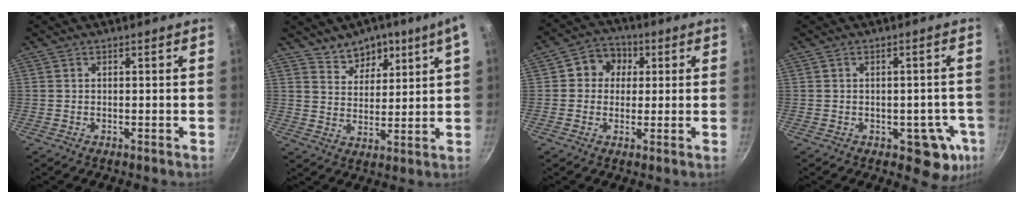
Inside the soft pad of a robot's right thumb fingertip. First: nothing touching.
{"total": 8.8, "force": [6.1, 3.1, 5.6], "torque": [-0.071, -0.019, 0.112]}
{"total": 6.5, "force": [1.4, 5.9, 2.5], "torque": [0.002, 0.005, 0.009]}
{"total": 8.5, "force": [-2.7, 4.9, 6.3], "torque": [-0.017, 0.020, -0.027]}